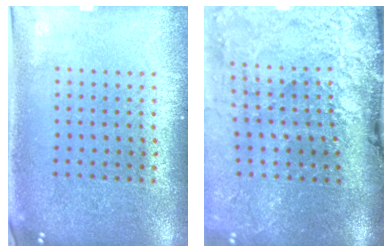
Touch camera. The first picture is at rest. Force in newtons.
{"total": 5.0, "press": 3.8, "slide": 3.3}